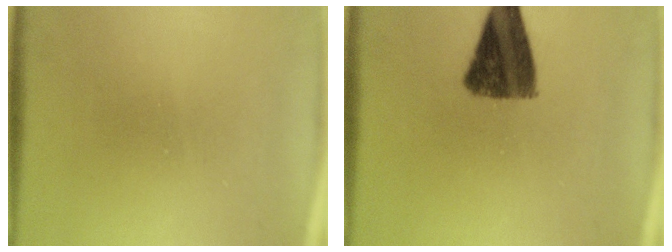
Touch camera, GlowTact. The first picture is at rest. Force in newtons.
{"total": 11.0}